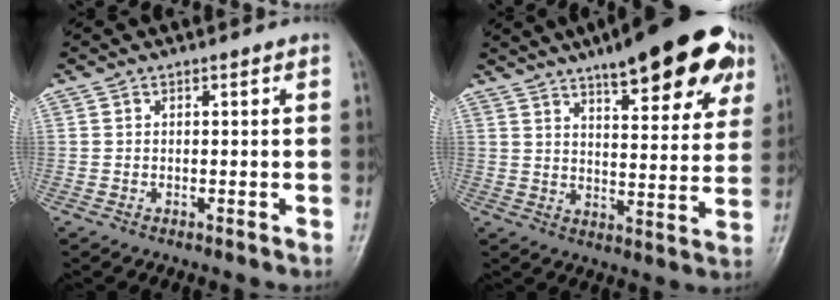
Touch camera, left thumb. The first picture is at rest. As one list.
[{"total": 21.3, "force": [12.8, 6.7, 15.6], "torque": [-0.183, -0.027, 0.173]}]